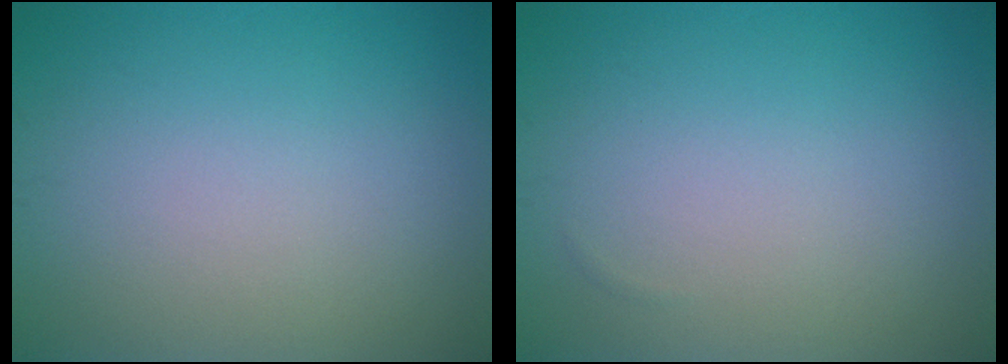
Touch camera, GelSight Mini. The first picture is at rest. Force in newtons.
{"total": 0.0}